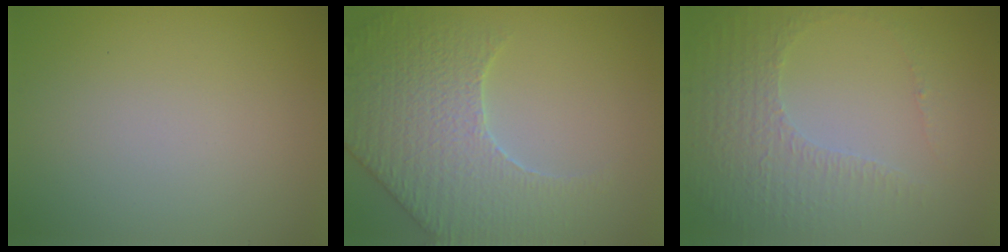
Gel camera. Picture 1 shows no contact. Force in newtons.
{"total": 6.0, "press": 5.4, "slide": 2.7}
{"total": 4.6, "press": 3.1, "slide": 3.3}